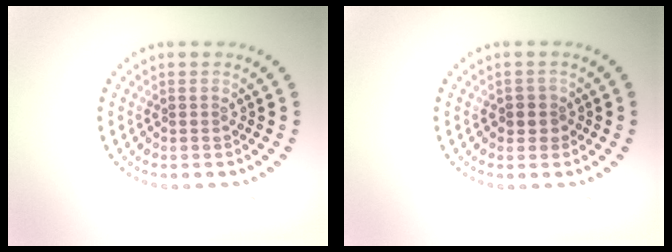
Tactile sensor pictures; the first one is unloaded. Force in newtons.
{"total": 1.5, "press": 1.3, "slide": 0.6}